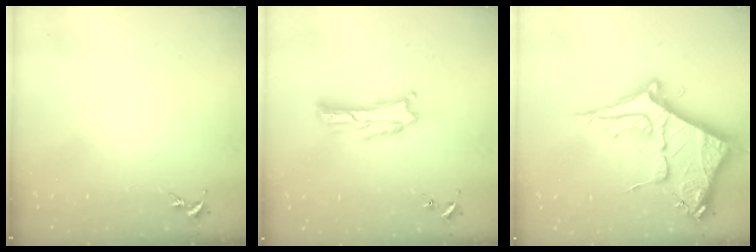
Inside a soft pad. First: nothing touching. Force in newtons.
{"total": 1.7, "press": 1.7, "slide": 0.3}
{"total": 10.6, "press": 10.6, "slide": 1.2}